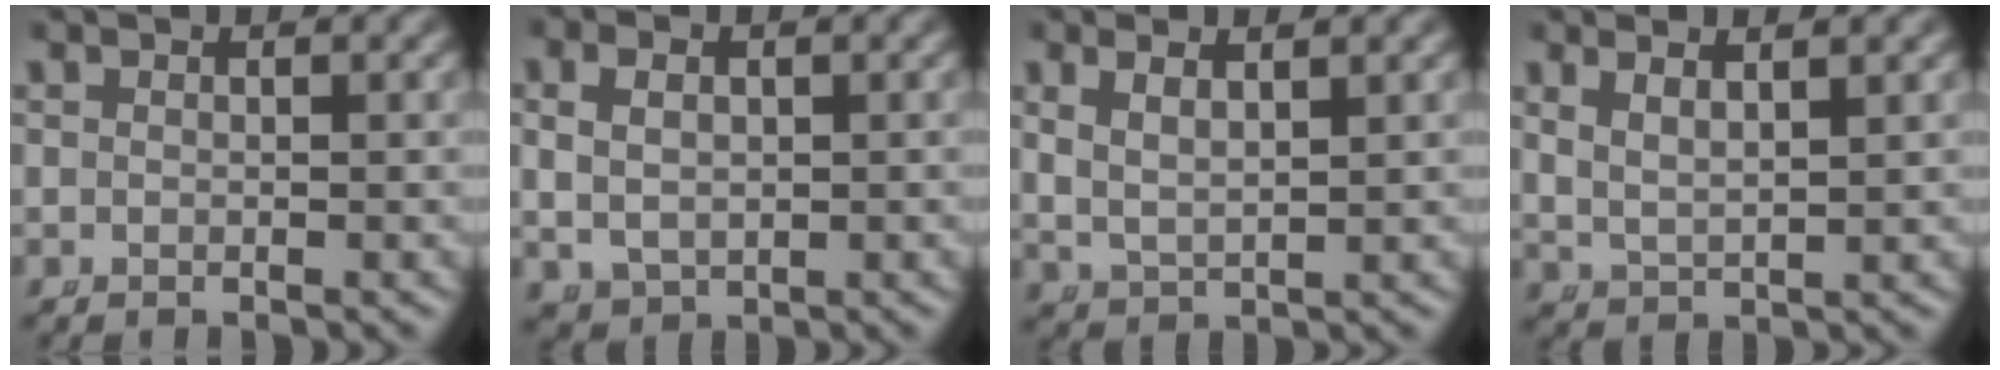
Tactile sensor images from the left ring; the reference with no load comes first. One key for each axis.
{"total": 3.7, "fx": 0.4, "fy": 3.0, "fz": 2.2, "tx": -0.051, "ty": -0.008, "tz": 0.020}
{"total": 3.6, "fx": 1.4, "fy": 2.5, "fz": 2.2, "tx": -0.056, "ty": -0.006, "tz": 0.031}
{"total": 3.6, "fx": 1.9, "fy": 2.0, "fz": 2.3, "tx": -0.050, "ty": -0.002, "tz": 0.039}